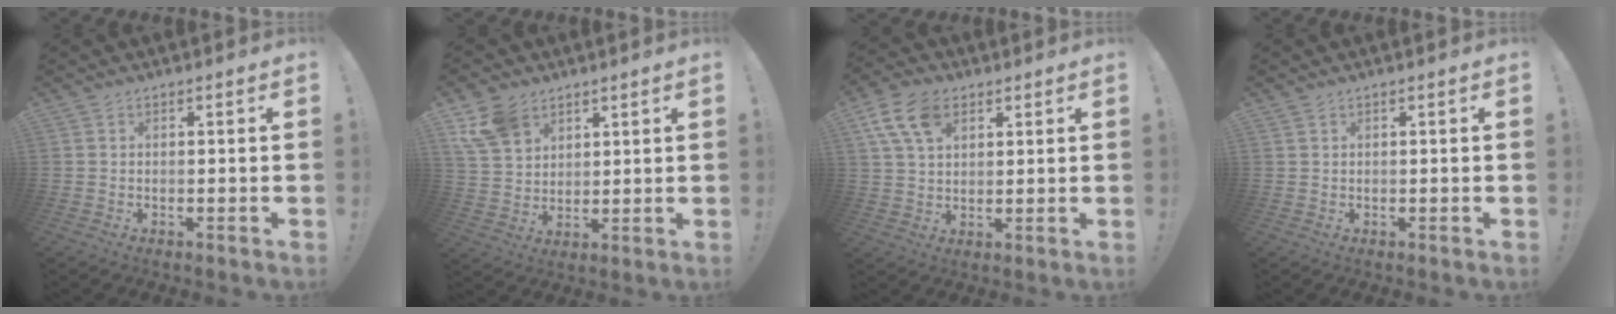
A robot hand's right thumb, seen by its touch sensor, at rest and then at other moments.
{"total": 10.7, "force": [6.4, 7.4, 4.4], "torque": [-0.082, -0.024, 0.131]}
{"total": 11.3, "force": [5.2, 7.2, 7.0], "torque": [-0.125, -0.006, 0.101]}
{"total": 0.0}